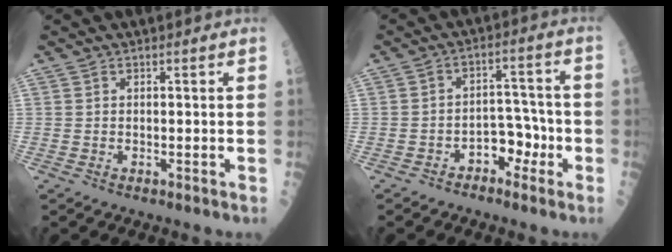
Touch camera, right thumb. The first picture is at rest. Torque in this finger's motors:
{"motor_torque": [-0.09, -0.09, 0.45, -0.20, 0.02]}